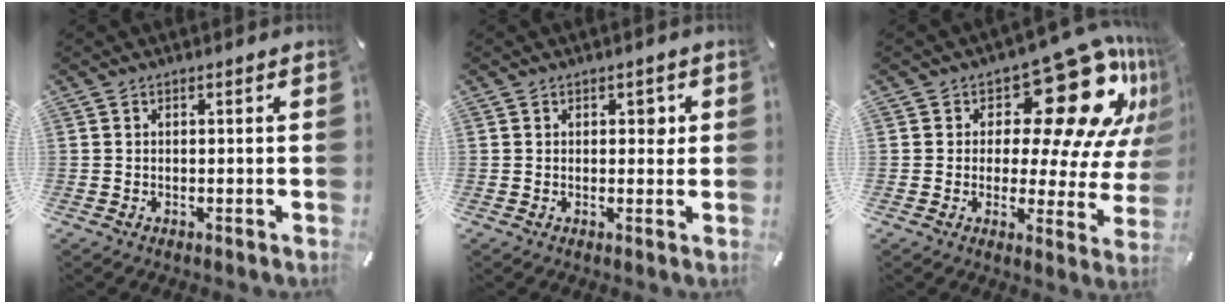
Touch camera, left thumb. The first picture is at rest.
{"total": 2.3, "force": [0.6, 1.6, 1.6], "torque": [-0.001, -0.006, 0.002]}
{"total": 22.7, "force": [11.3, 10.6, 16.6], "torque": [-0.209, -0.088, 0.187]}